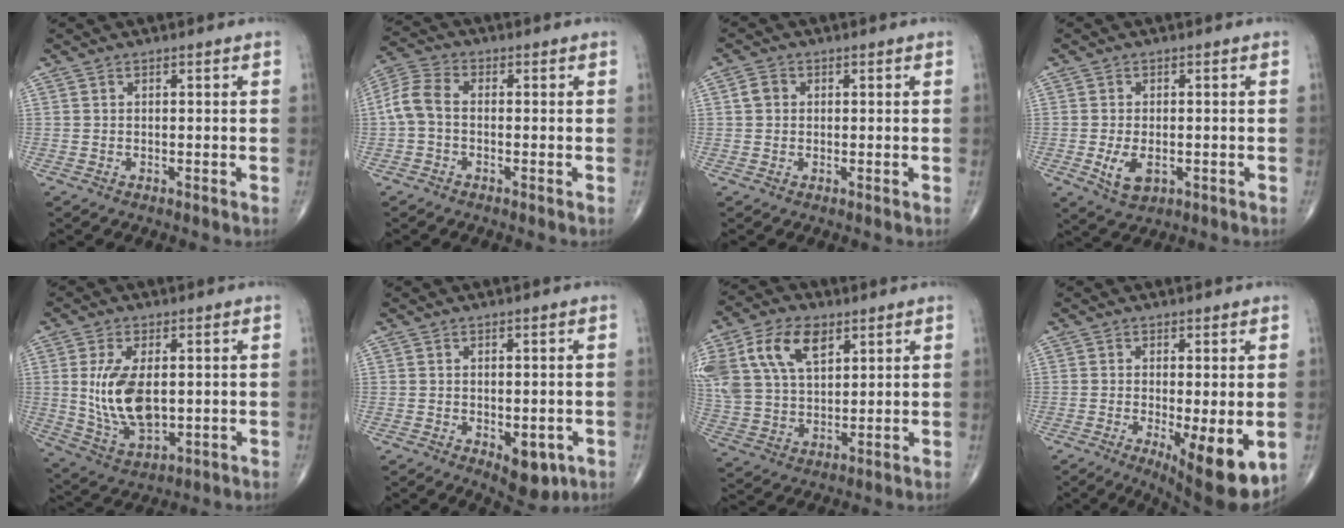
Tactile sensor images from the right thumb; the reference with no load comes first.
{"total": 5.9, "force": [-0.7, 3.7, 4.5], "torque": [-0.098, 0.017, -0.026]}
{"total": 2.3, "force": [0.3, 2.0, 1.1], "torque": [-0.019, 0.007, 0.003]}
{"total": 5.1, "force": [-1.2, 2.9, 4.0], "torque": [-0.070, -0.007, -0.014]}
{"total": 12.2, "force": [0.9, 6.4, 10.3], "torque": [-0.196, -0.015, 0.029]}
{"total": 6.4, "force": [-2.1, 3.4, 5.0], "torque": [-0.049, -0.005, -0.016]}
{"total": 17.0, "force": [7.4, 10.4, 11.3], "torque": [-0.236, -0.004, 0.144]}
{"total": 11.4, "force": [-3.1, 3.4, 10.4], "torque": [-0.149, -0.025, -0.037]}